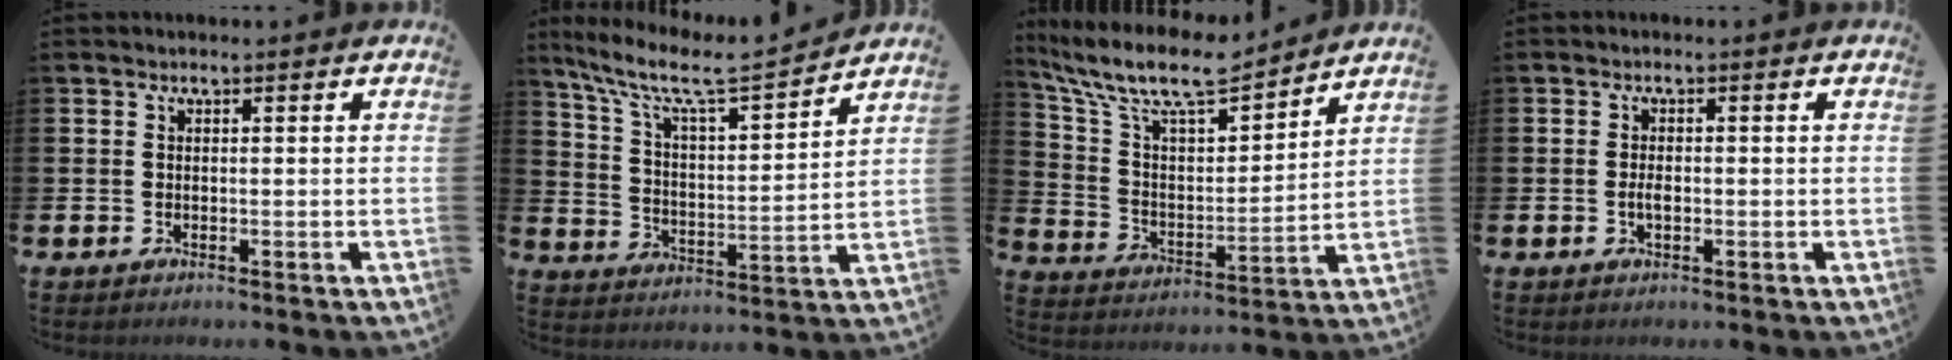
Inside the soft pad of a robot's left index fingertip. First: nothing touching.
{"total": 8.6, "force": [7.4, 1.5, 4.1], "torque": [-0.119, -0.048, 0.122]}
{"total": 11.3, "force": [9.9, 2.9, 4.6], "torque": [-0.132, -0.059, 0.173]}
{"total": 1.6, "force": [-0.3, 0.8, 1.3], "torque": [-0.025, 0.003, -0.006]}